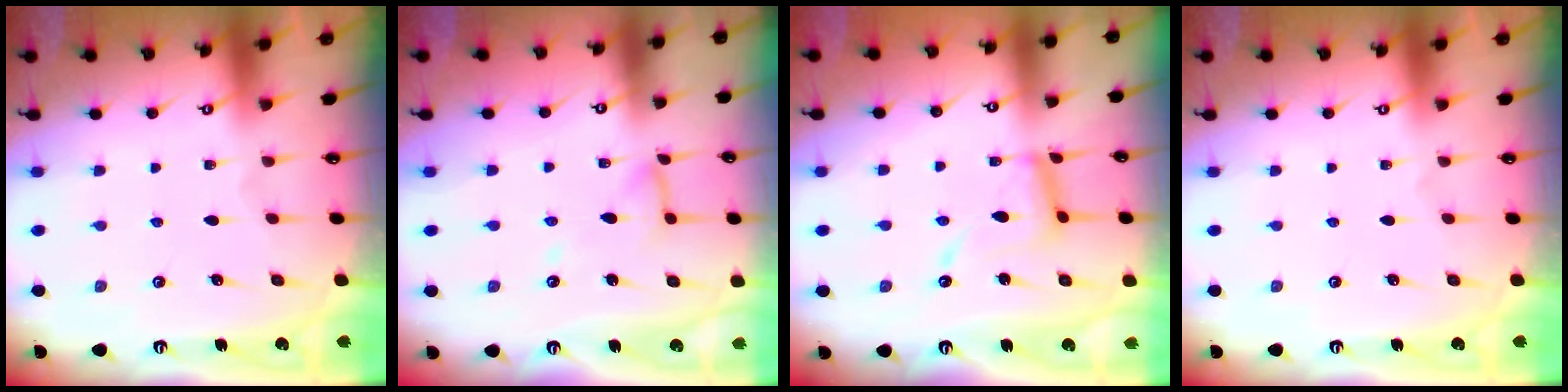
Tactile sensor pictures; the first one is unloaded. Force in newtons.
{"total": 7.7, "press": 7.7, "slide": 0.7}
{"total": 11.5, "press": 11.5, "slide": 1.0}
{"total": 0.0}